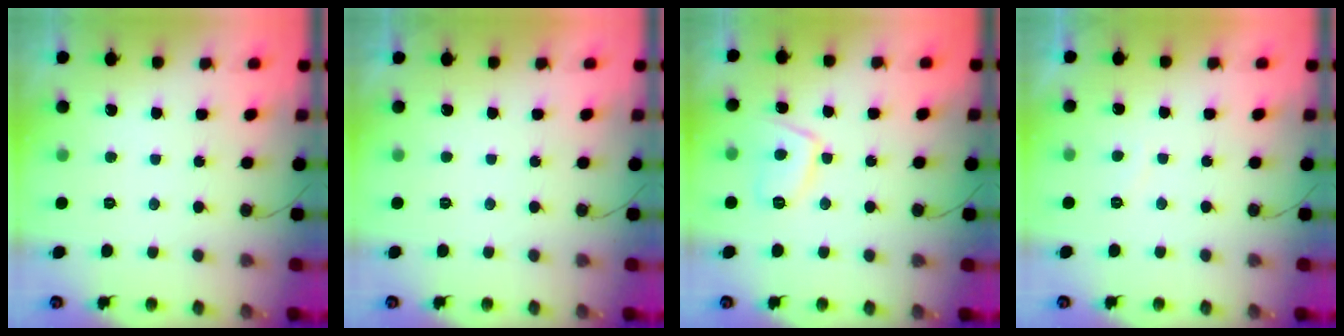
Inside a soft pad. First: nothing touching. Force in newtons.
{"total": 2.3, "press": 2.3, "slide": 0.3}
{"total": 7.3, "press": 7.3, "slide": 0.7}
{"total": 1.3, "press": 1.1, "slide": 0.6}